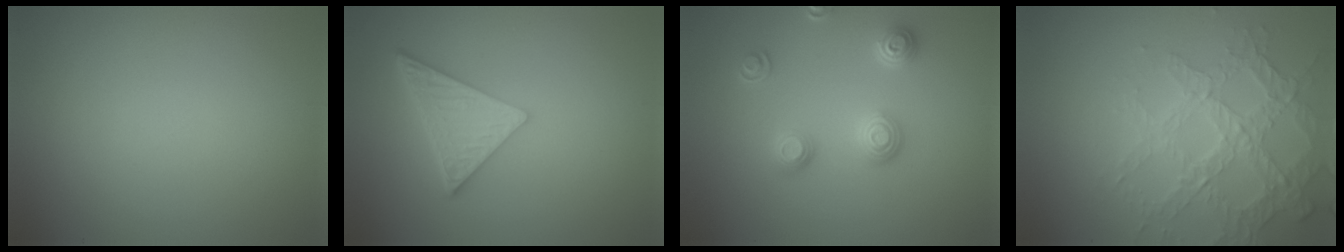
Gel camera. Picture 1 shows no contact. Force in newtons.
{"total": 5.0, "press": 3.7, "slide": 3.3}
{"total": 3.0, "press": 2.6, "slide": 1.3}
{"total": 3.9, "press": 3.8, "slide": 0.9}